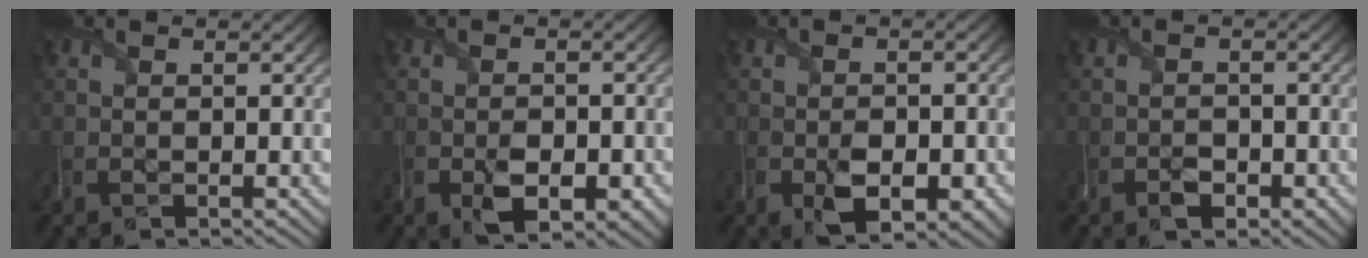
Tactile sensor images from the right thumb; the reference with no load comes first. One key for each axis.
{"total": 5.0, "fx": -2.1, "fy": 2.6, "fz": 3.7, "tx": -0.065, "ty": -0.013, "tz": -0.033}
{"total": 5.5, "fx": -2.3, "fy": 2.9, "fz": 4.1, "tx": -0.072, "ty": -0.016, "tz": -0.036}
{"total": 2.3, "fx": -1.4, "fy": 1.3, "fz": 1.2, "tx": -0.023, "ty": -0.003, "tz": -0.026}